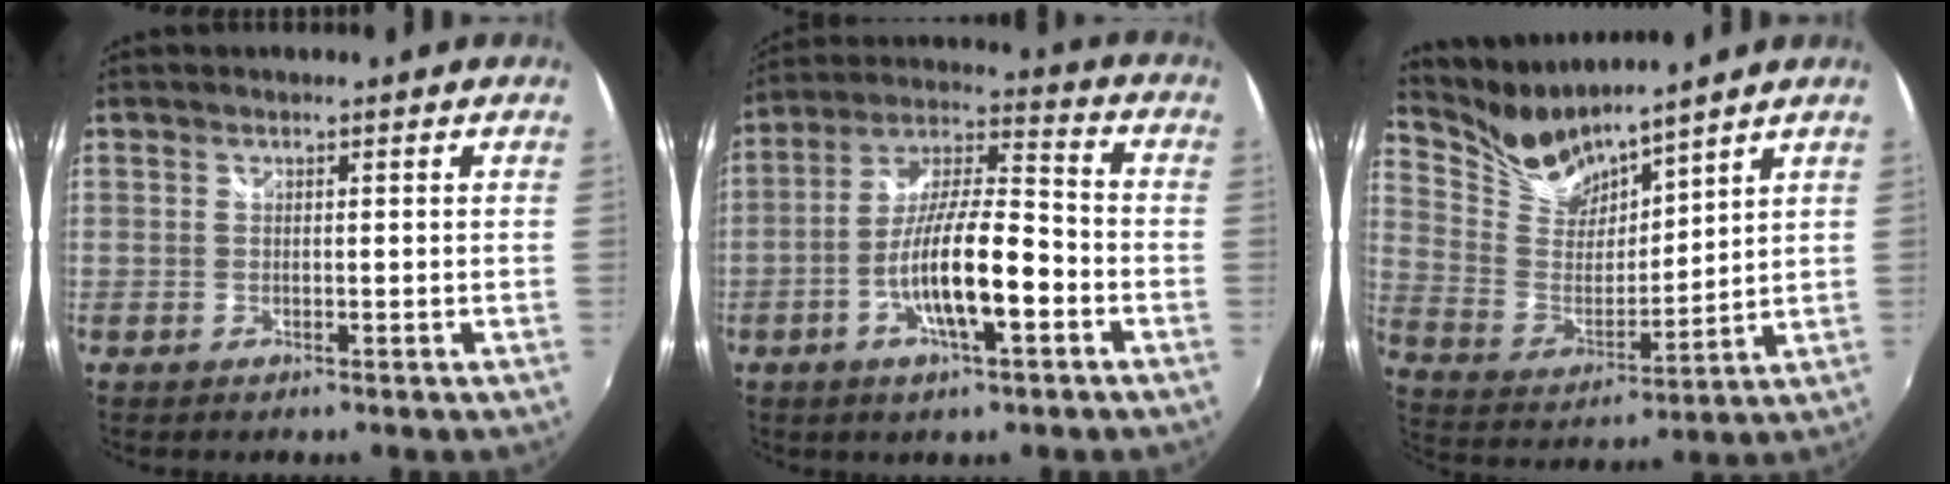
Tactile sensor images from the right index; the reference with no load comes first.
{"total": 14.2, "force": [-5.1, 3.3, 12.8], "torque": [-0.245, 0.002, -0.092]}
{"total": 9.7, "force": [9.3, 2.1, 2.2], "torque": [-0.063, -0.017, 0.190]}